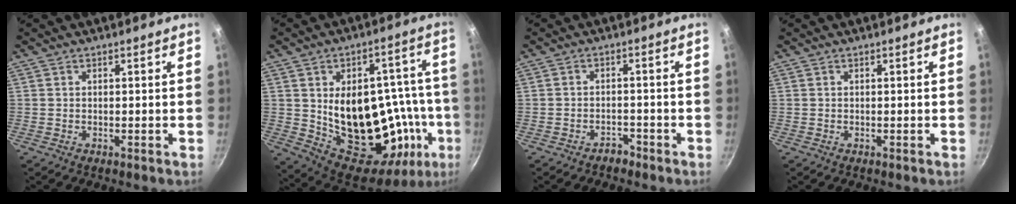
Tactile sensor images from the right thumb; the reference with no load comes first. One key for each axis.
{"total": 26.5, "fx": -4.5, "fy": 16.0, "fz": 20.6, "tx": -0.226, "ty": 0.018, "tz": -0.038}
{"total": 2.3, "fx": -2.0, "fy": 1.0, "fz": 0.4, "tx": 0.008, "ty": 0.028, "tz": -0.025}
{"total": 0.0}